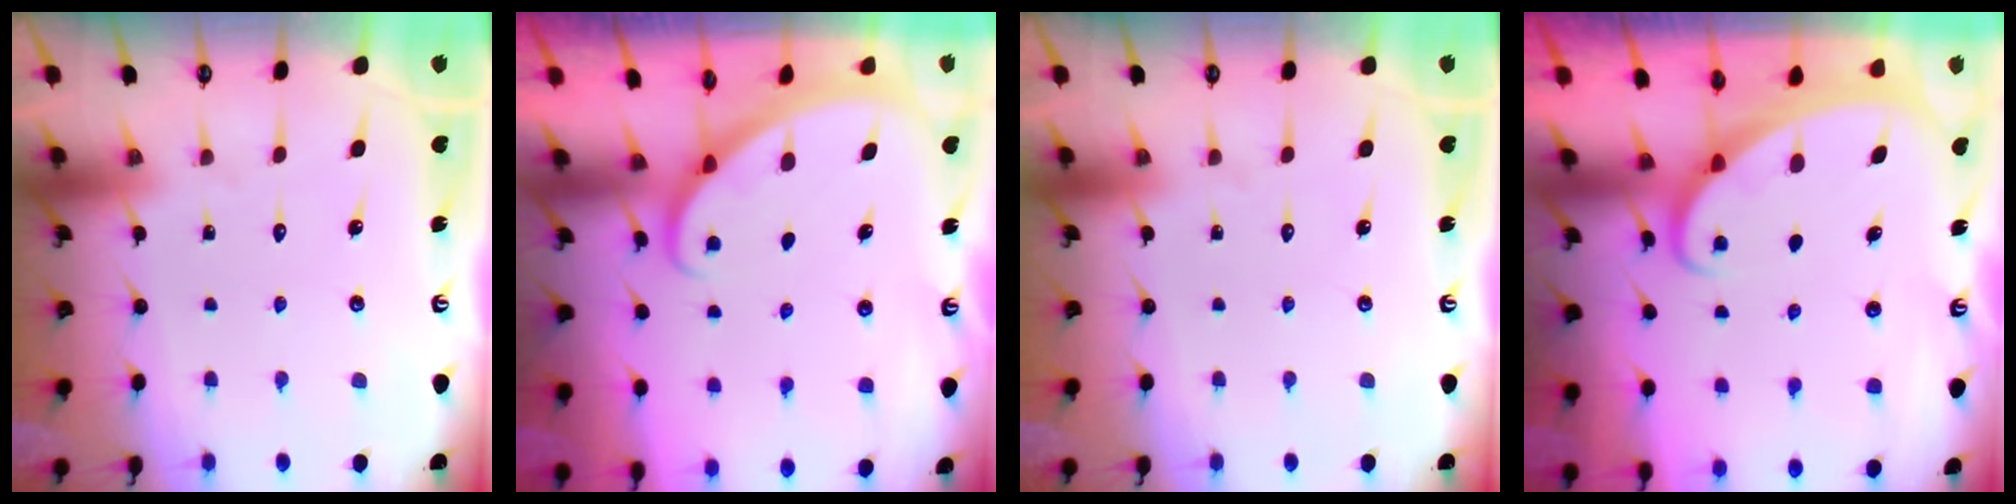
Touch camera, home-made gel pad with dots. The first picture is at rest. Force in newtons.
{"total": 2.0, "press": 2.0, "slide": 0.1}
{"total": 0.0}
{"total": 1.8, "press": 1.8, "slide": 0.1}